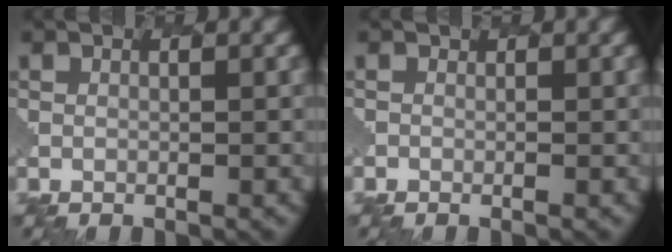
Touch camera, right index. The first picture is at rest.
{"total": 1.3, "force": [-0.9, 0.9, -0.3], "torque": [0.004, -0.002, -0.010]}